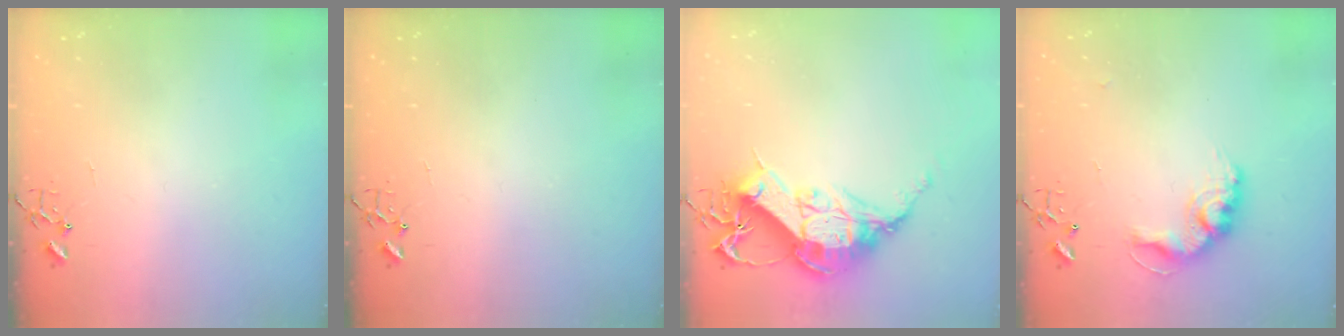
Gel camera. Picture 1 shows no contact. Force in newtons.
{"total": 0.0}
{"total": 15.7, "press": 15.6, "slide": 1.4}
{"total": 13.8, "press": 13.8, "slide": 1.0}